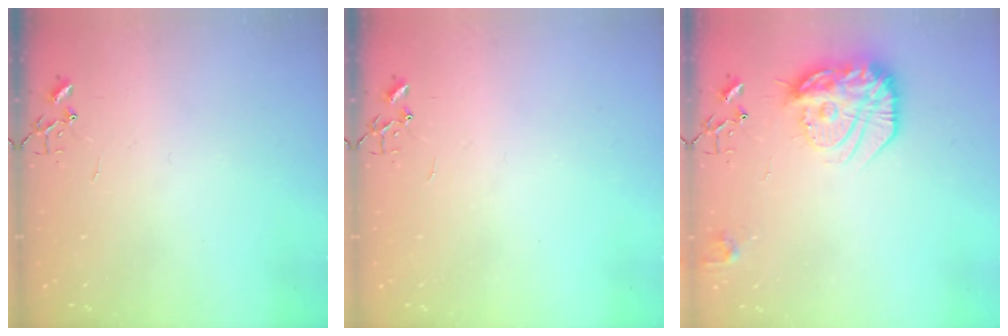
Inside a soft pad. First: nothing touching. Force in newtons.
{"total": 0.0}
{"total": 19.0, "press": 18.9, "slide": 1.4}